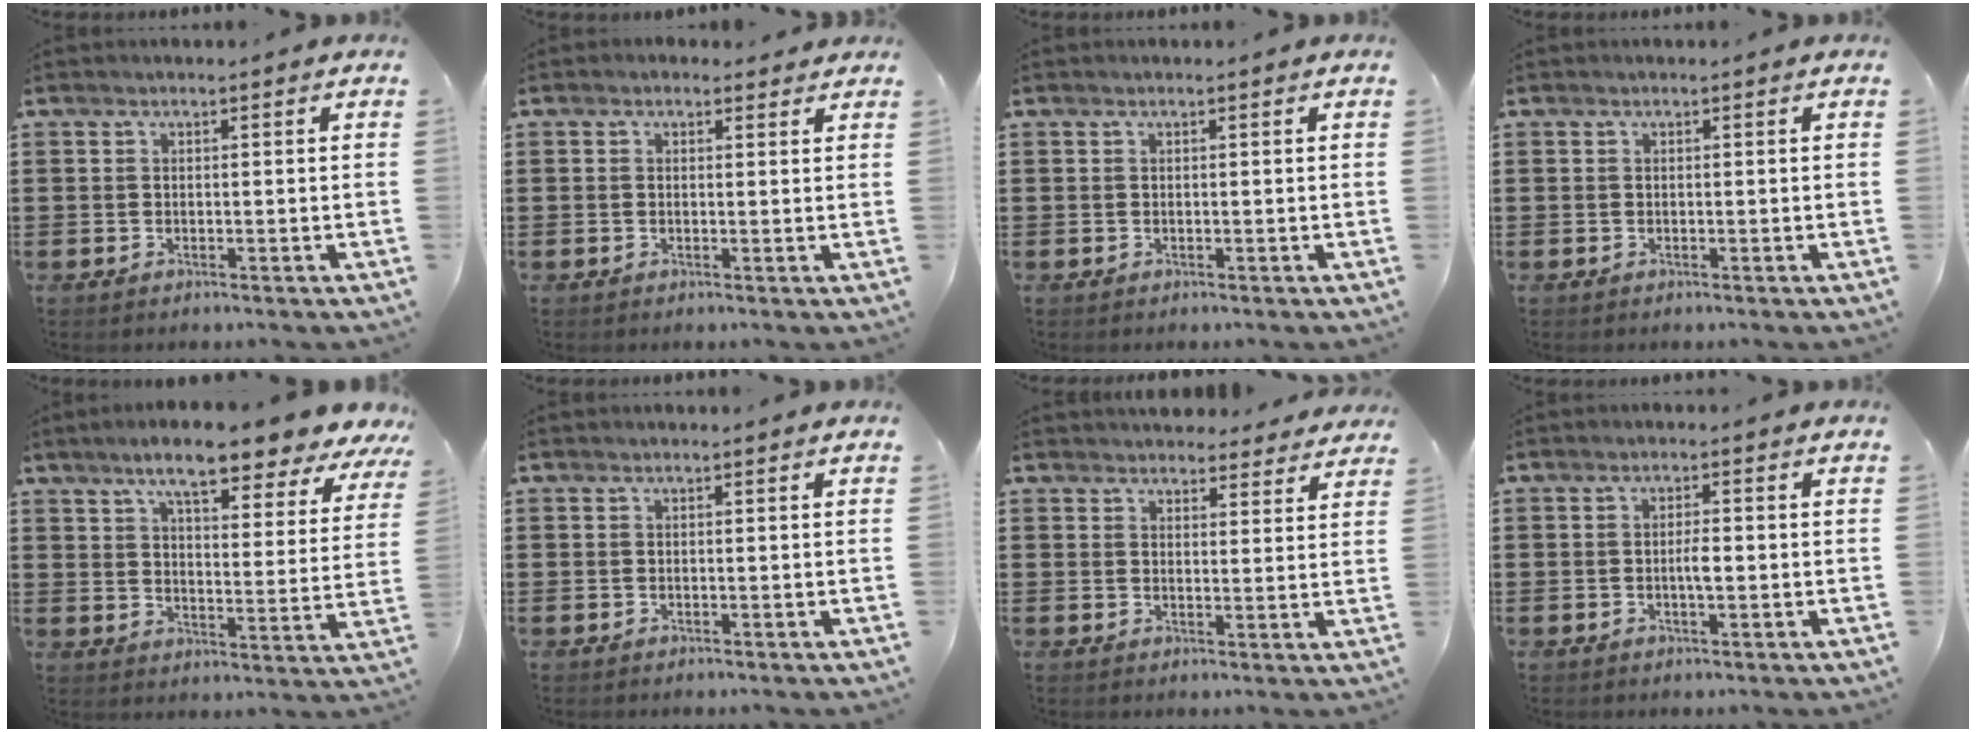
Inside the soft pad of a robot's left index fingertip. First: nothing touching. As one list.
[{"total": 1.0, "force": [0.6, 0.7, 0.3], "torque": [-0.008, 0.007, 0.012]}, {"total": 0.0}, {"total": 0.0}, {"total": 9.6, "force": [7.9, 1.1, 5.3], "torque": [-0.106, -0.038, 0.130]}, {"total": 0.0}, {"total": 3.8, "force": [3.7, 0.8, 0.2], "torque": [-0.007, -0.015, 0.069]}, {"total": 2.4, "force": [-0.3, 0.6, 2.3], "torque": [-0.044, 0.002, -0.007]}]